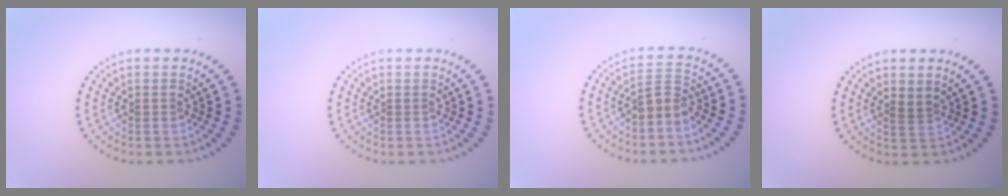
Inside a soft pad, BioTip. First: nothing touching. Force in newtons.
{"total": 0.0}
{"total": 1.9, "press": 1.5, "slide": 1.2}
{"total": 1.2, "press": 1.0, "slide": 0.8}